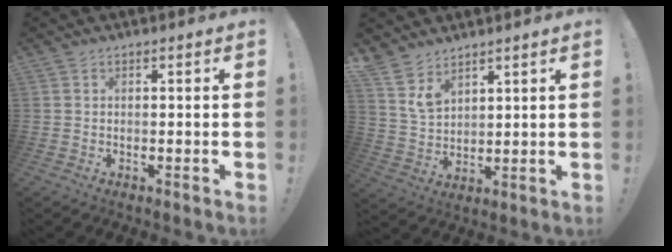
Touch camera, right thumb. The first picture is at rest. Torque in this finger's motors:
{"motor_torque": [-0.42, 0.59, 0.68, 0.40, 0.21]}